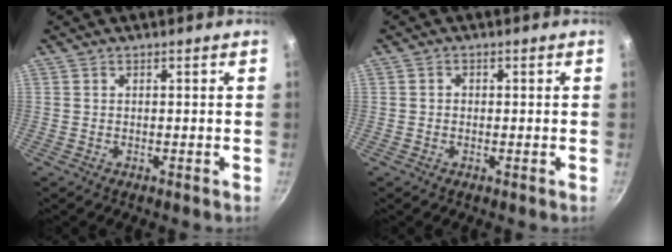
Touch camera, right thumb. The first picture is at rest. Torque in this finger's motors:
{"motor_torque": [-0.54, 0.38, 0.18, -0.31, -0.02]}